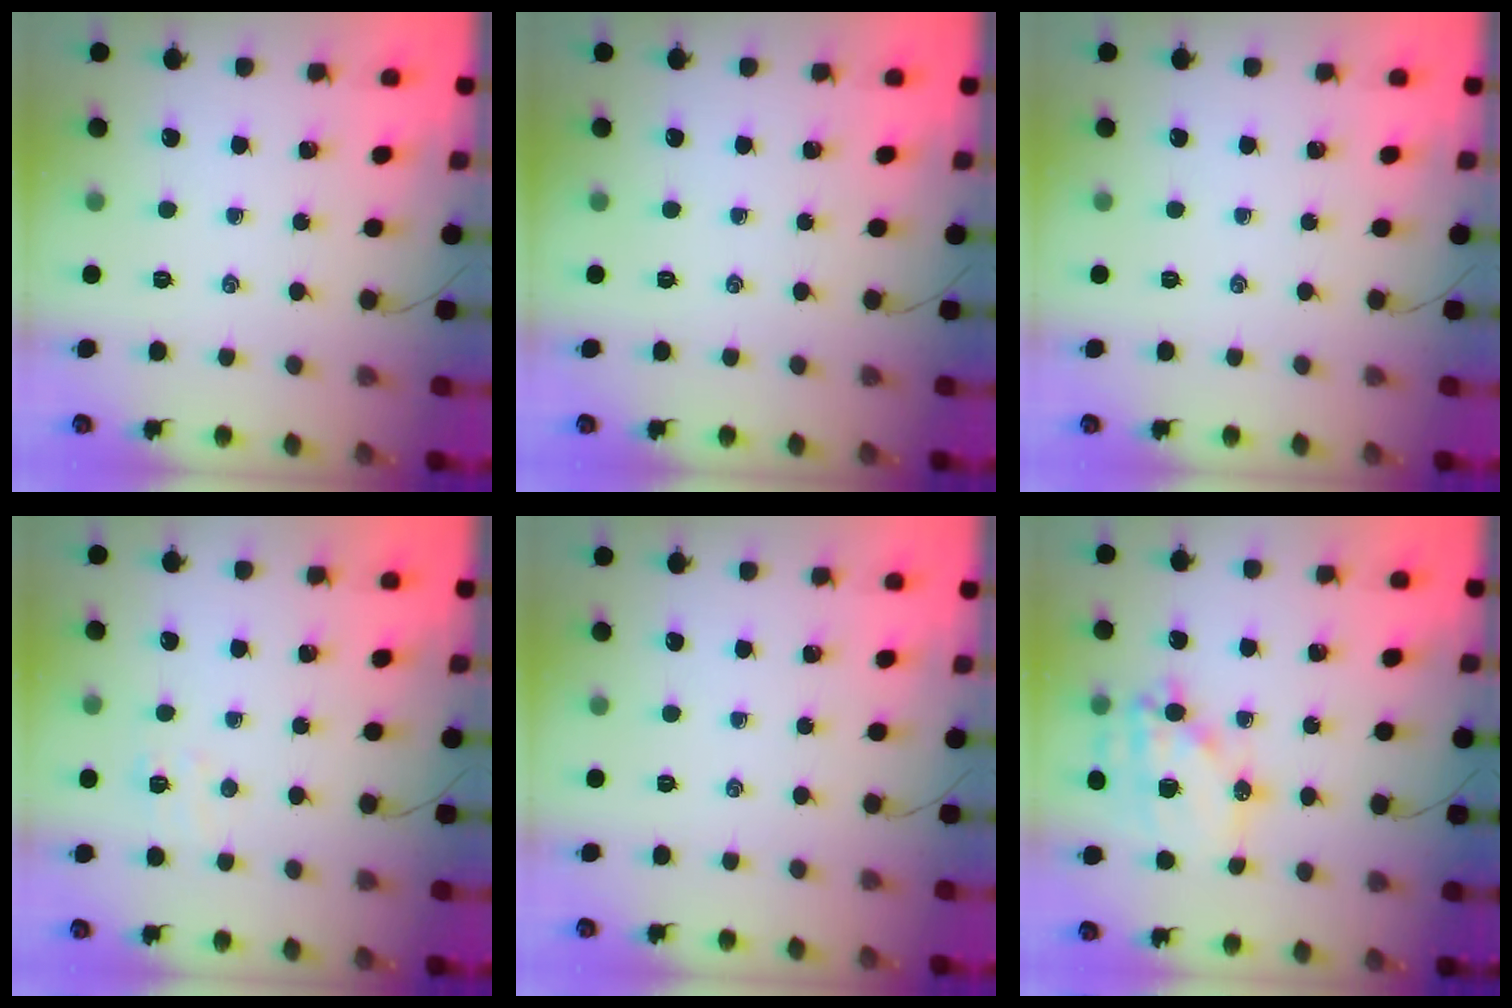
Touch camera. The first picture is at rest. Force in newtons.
{"total": 0.0}
{"total": 0.0}
{"total": 5.0, "press": 4.9, "slide": 1.1}
{"total": 0.0}
{"total": 17.2, "press": 16.8, "slide": 3.4}